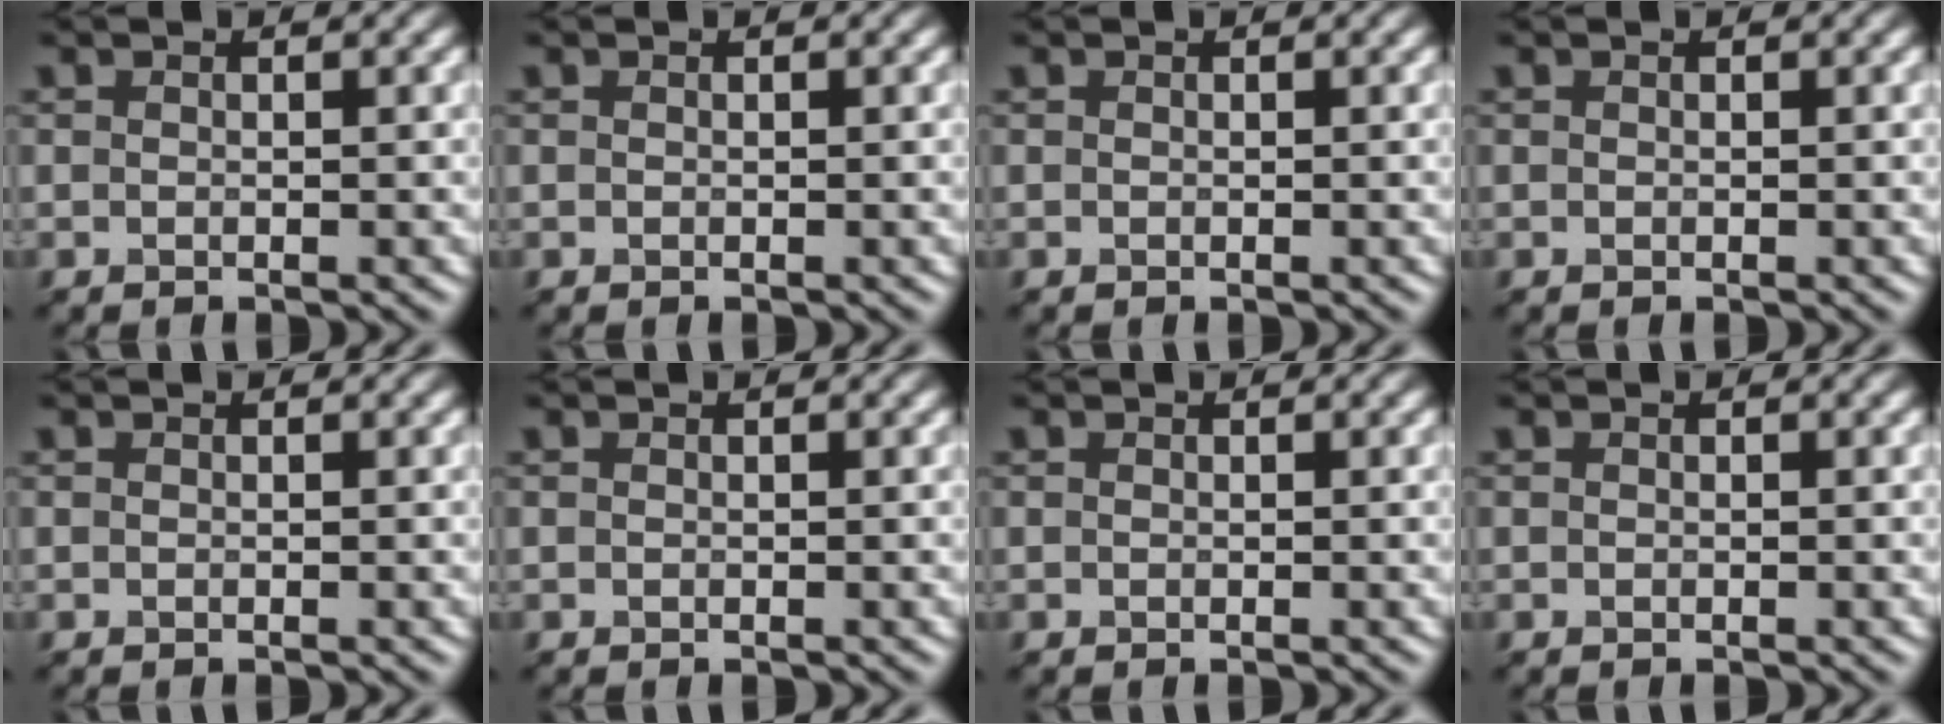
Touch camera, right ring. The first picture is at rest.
{"total": 0.0}
{"total": 0.0}
{"total": 0.0}
{"total": 0.0}
{"total": 0.0}
{"total": 0.0}
{"total": 0.0}